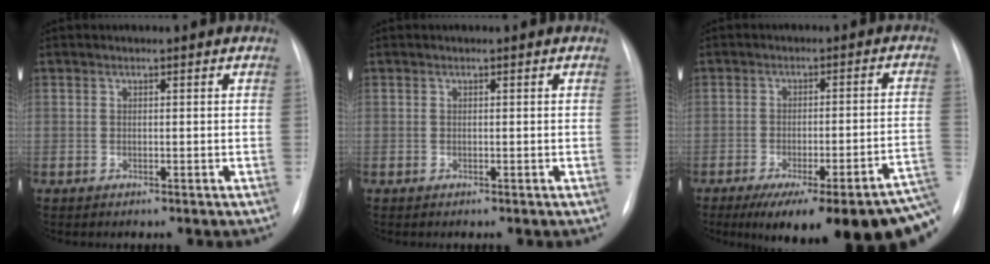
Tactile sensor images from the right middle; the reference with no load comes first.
{"total": 0.0}
{"total": 22.2, "force": [-14.3, 3.7, 16.5], "torque": [-0.152, -0.001, -0.185]}